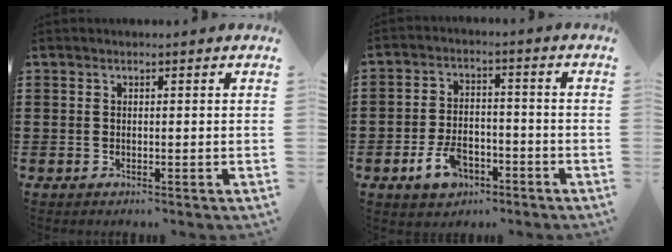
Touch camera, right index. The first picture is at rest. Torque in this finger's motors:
{"motor_torque": [0.54, 0.54, 0.12, 0.07]}